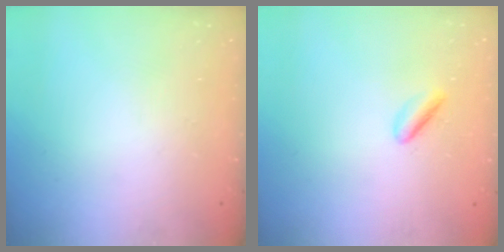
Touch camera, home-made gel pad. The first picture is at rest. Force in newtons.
{"total": 2.8, "press": 2.6, "slide": 0.9}